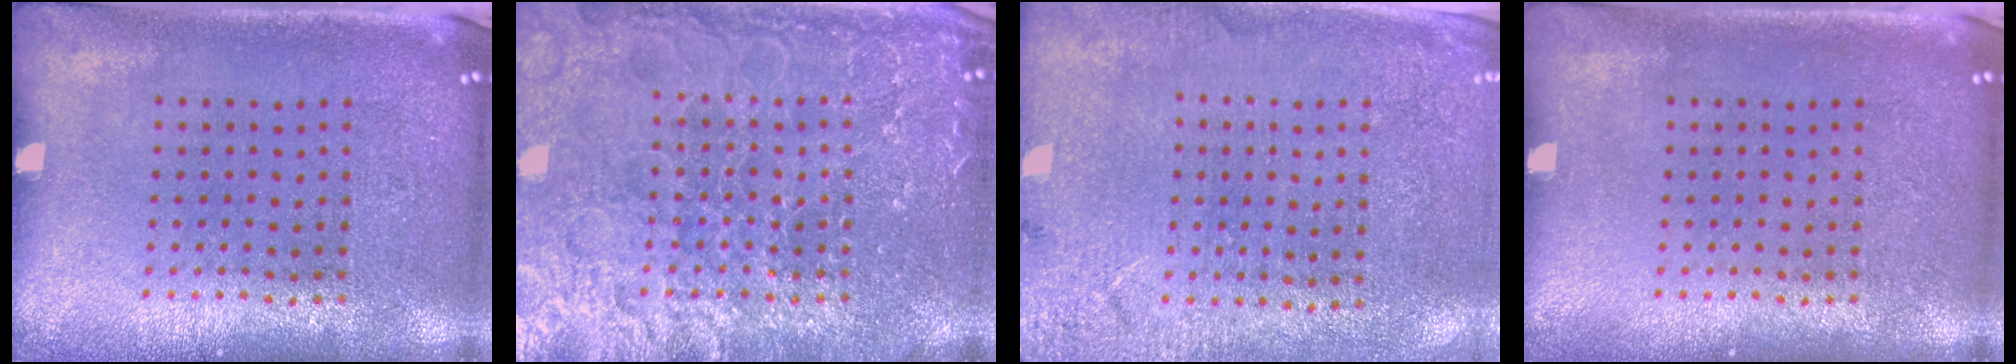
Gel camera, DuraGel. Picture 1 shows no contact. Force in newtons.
{"total": 6.9, "press": 6.8, "slide": 0.8}
{"total": 2.6, "press": 2.5, "slide": 0.7}
{"total": 0.0}